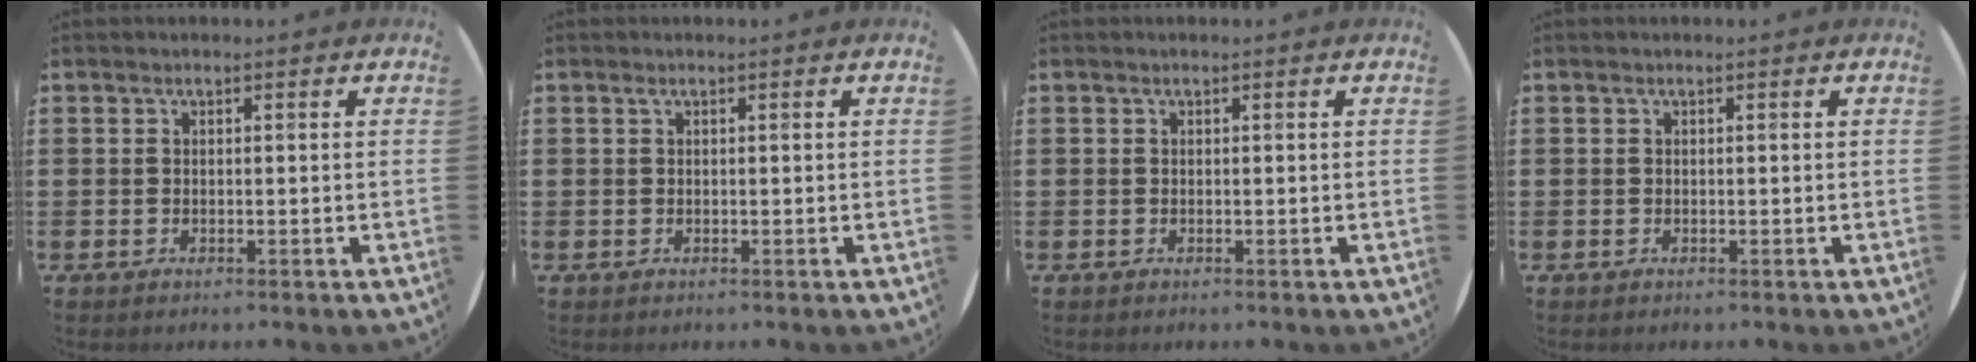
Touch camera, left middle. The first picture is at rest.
{"total": 0.0}
{"total": 0.0}
{"total": 0.0}